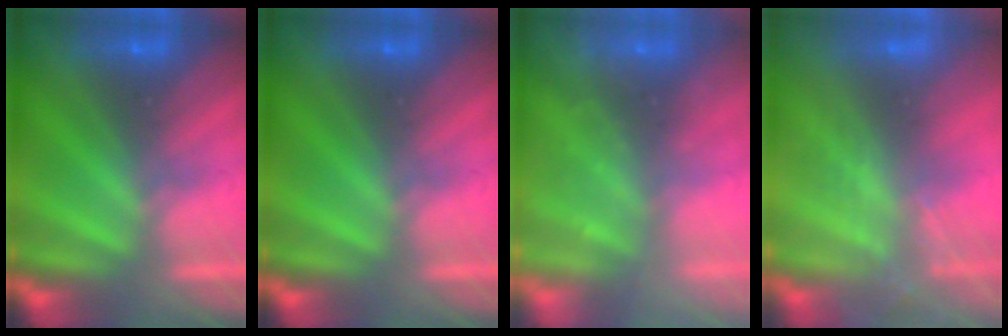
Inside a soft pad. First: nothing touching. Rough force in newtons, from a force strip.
{"total": 0.0}
{"total": 2.3}
{"total": 2.2}